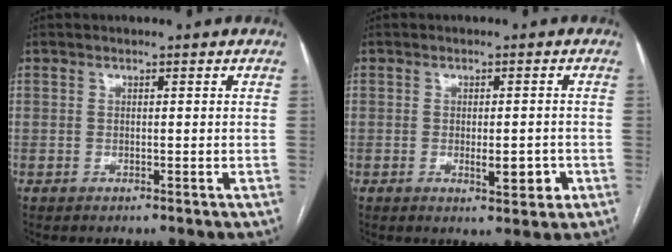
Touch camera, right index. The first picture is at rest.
{"total": 4.2, "force": [-1.3, 1.2, 3.8], "torque": [-0.058, -0.003, -0.010]}